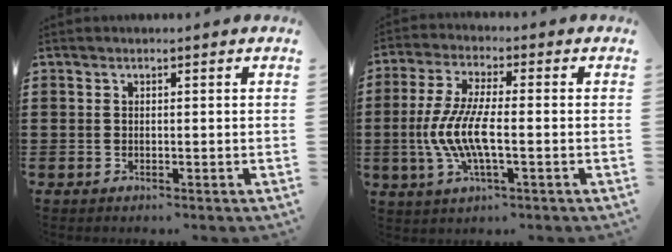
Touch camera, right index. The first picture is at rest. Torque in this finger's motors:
{"motor_torque": [2.14, 0.00, 0.55, 0.21]}